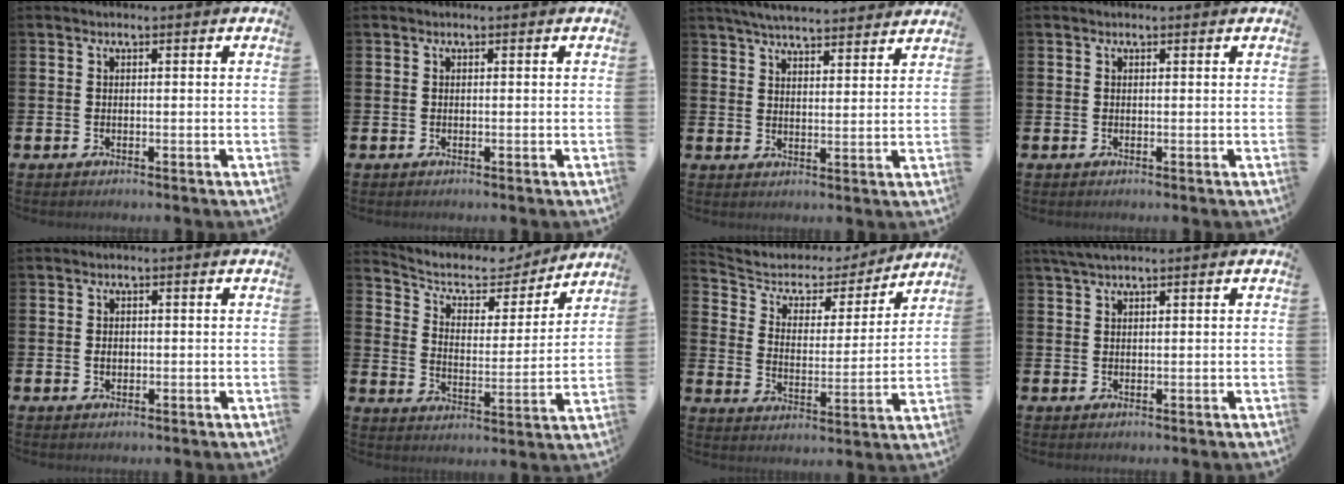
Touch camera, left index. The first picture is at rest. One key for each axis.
{"total": 0.0}
{"total": 5.5, "fx": 5.4, "fy": 0.4, "fz": 1.1, "tx": -0.034, "ty": -0.029, "tz": 0.096}
{"total": 0.0}
{"total": 1.1, "fx": 0.0, "fy": 0.8, "fz": 0.7, "tx": -0.001, "ty": 0.001, "tz": -0.005}
{"total": 7.0, "fx": 6.1, "fy": 2.9, "fz": 1.9, "tx": -0.061, "ty": -0.044, "tz": 0.100}
{"total": 5.6, "fx": 4.7, "fy": 2.8, "fz": 1.1, "tx": -0.051, "ty": -0.037, "tz": 0.073}
{"total": 2.3, "fx": 1.8, "fy": 0.3, "fz": 1.4, "tx": -0.029, "ty": 0.004, "tz": 0.033}